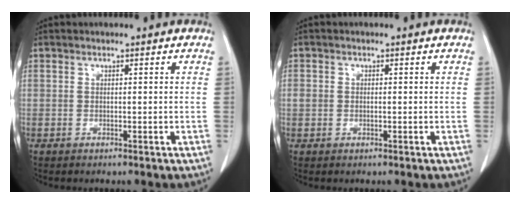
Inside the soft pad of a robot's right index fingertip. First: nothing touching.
{"total": 1.6, "force": [-0.1, 1.3, 1.0], "torque": [-0.023, 0.010, 0.001]}